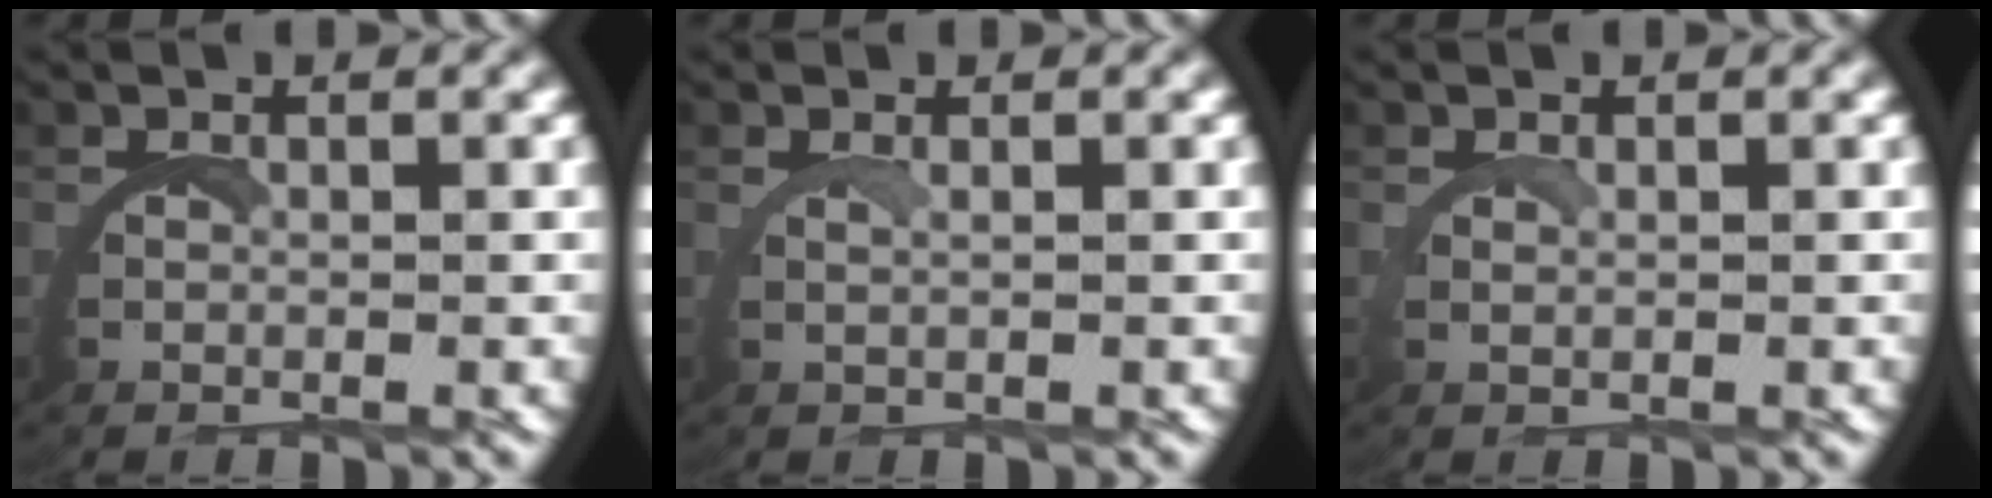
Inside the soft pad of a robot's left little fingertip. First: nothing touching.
{"total": 1.2, "force": [1.0, -0.6, 0.5], "torque": [-0.019, 0.003, 0.016]}
{"total": 1.1, "force": [1.0, -0.3, 0.2], "torque": [-0.010, 0.001, 0.017]}